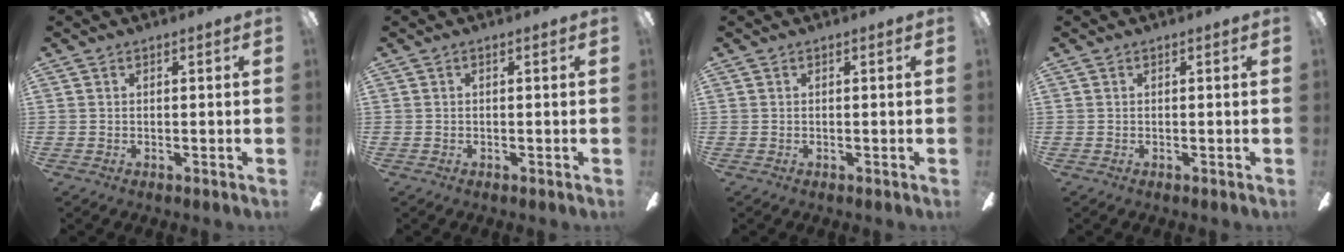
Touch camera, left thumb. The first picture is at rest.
{"total": 0.0}
{"total": 0.0}
{"total": 0.0}